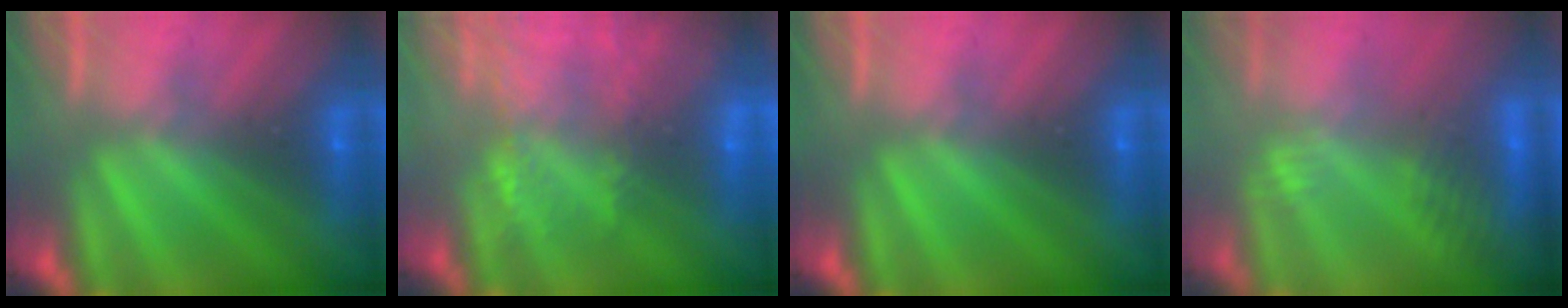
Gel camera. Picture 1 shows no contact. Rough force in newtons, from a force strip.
{"total": 5.9}
{"total": 0.0}
{"total": 3.0}